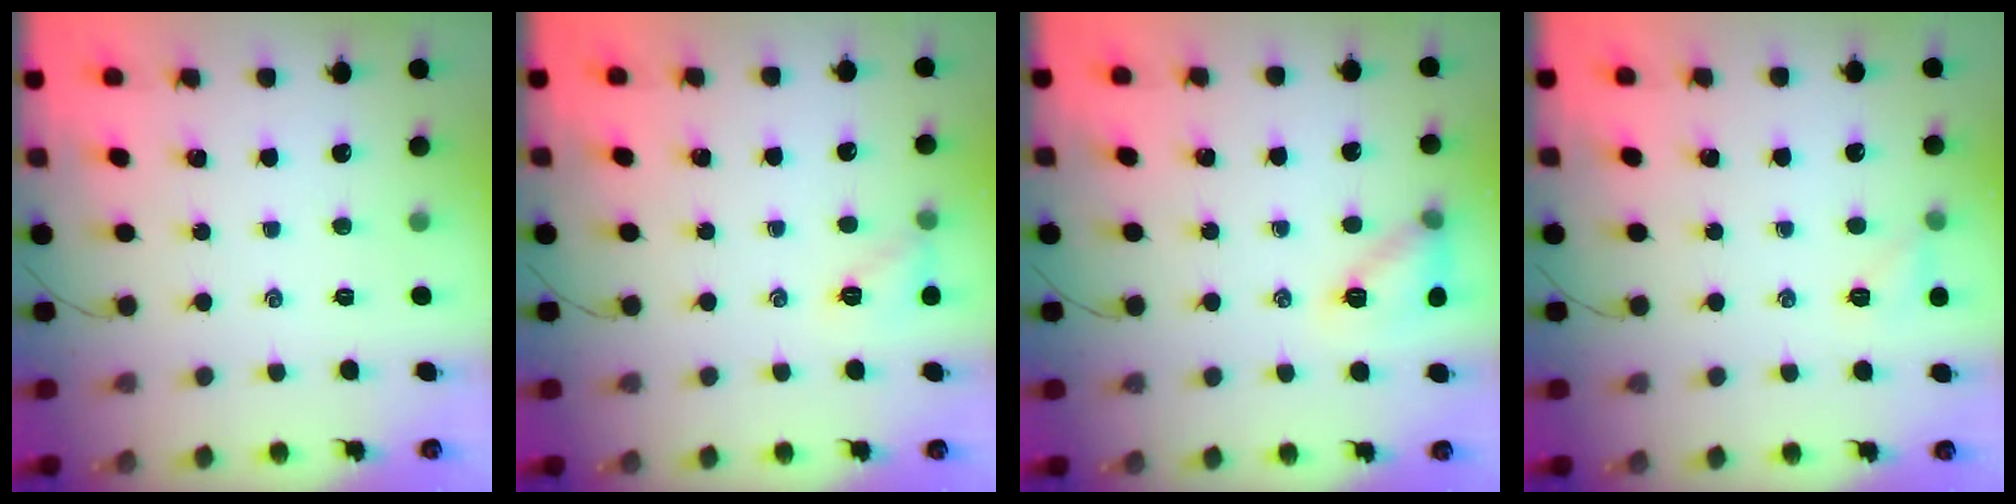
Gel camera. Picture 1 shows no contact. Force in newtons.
{"total": 7.2, "press": 7.0, "slide": 1.4}
{"total": 10.9, "press": 10.9, "slide": 0.8}
{"total": 6.2, "press": 6.0, "slide": 1.6}